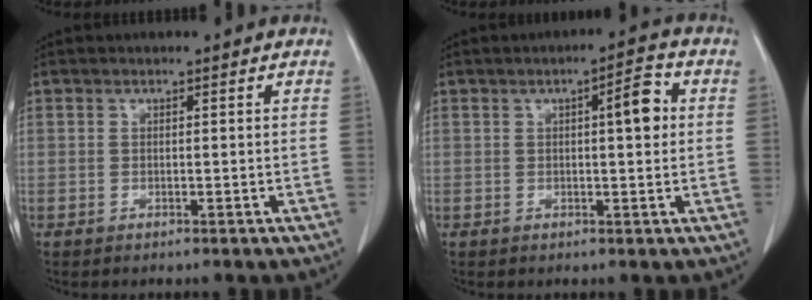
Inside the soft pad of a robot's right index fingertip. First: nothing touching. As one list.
[{"total": 4.9, "force": [0.9, 1.0, 4.7], "torque": [-0.066, 0.010, 0.010]}]